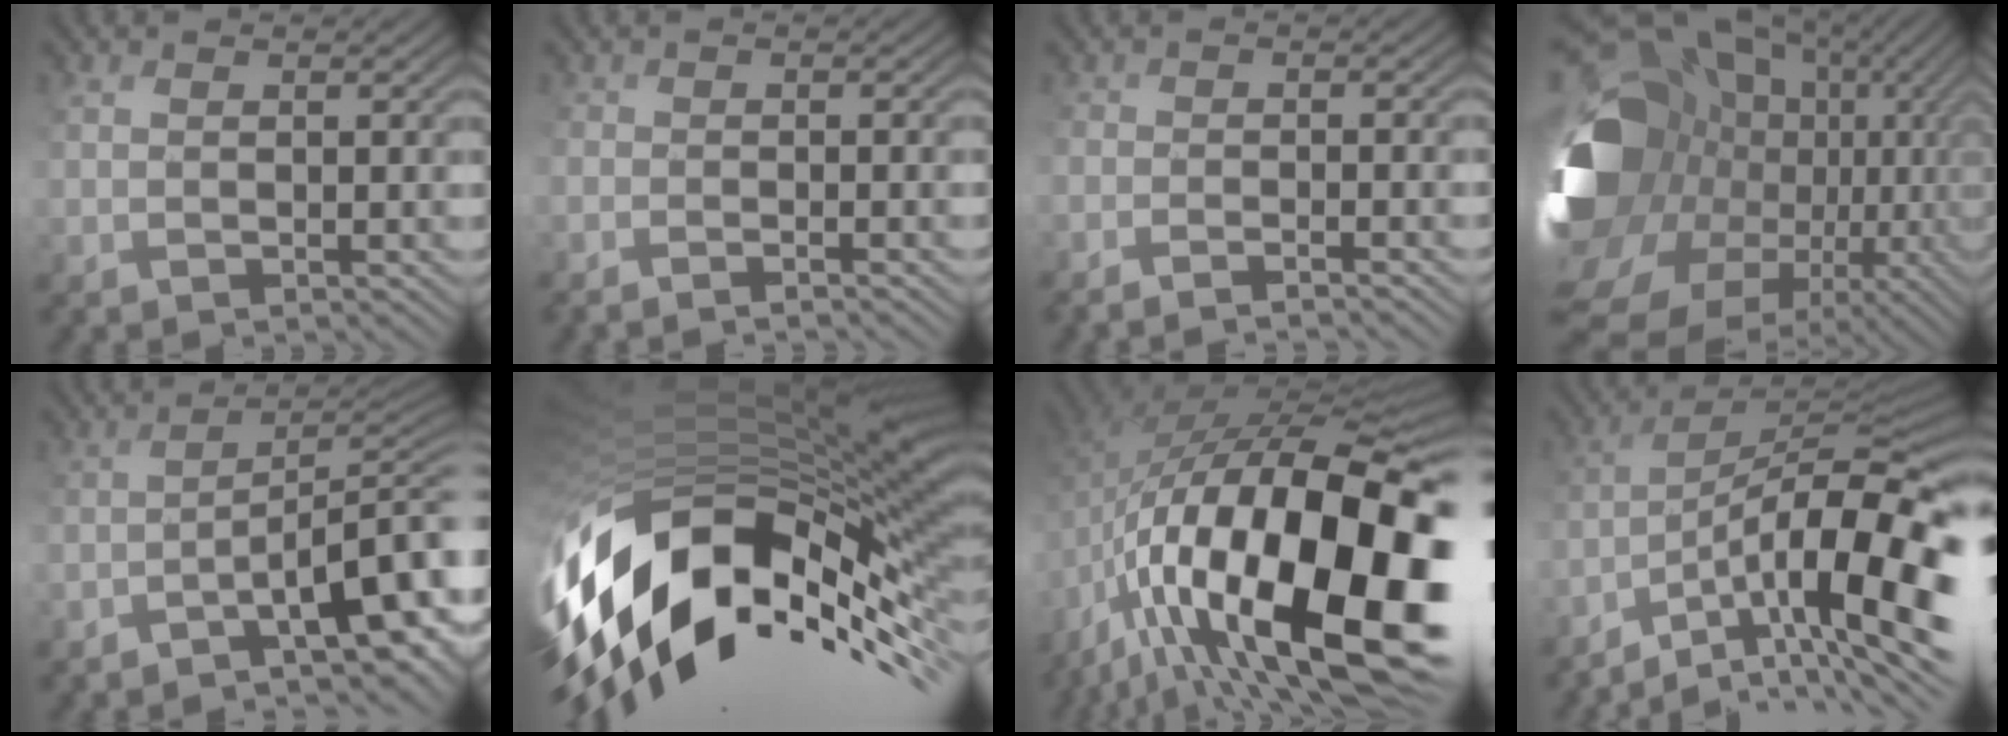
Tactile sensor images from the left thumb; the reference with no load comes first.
{"total": 2.4, "force": [-2.4, 0.0, 0.4], "torque": [0.000, -0.001, -0.042]}
{"total": 3.3, "force": [-3.2, 0.0, 0.8], "torque": [-0.011, 0.000, -0.058]}
{"total": 21.0, "force": [-3.0, 17.2, 11.6], "torque": [-0.295, -0.049, -0.025]}
{"total": 9.8, "force": [-6.4, 2.4, 7.0], "torque": [-0.094, 0.000, -0.084]}
{"total": 17.6, "force": [-5.9, 9.2, 13.7], "torque": [-0.299, -0.025, -0.091]}
{"total": 20.1, "force": [-7.9, 10.0, 15.6], "torque": [-0.303, -0.022, -0.117]}
{"total": 16.2, "force": [-7.9, 5.5, 13.0], "torque": [-0.218, -0.004, -0.131]}